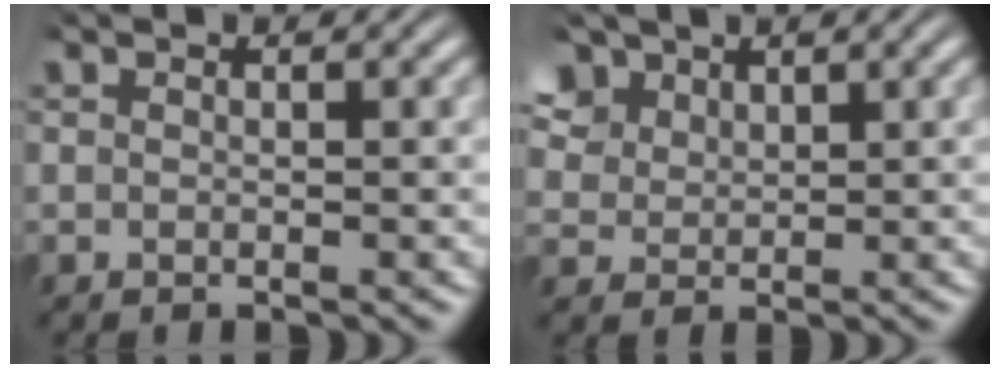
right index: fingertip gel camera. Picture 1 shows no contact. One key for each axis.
{"total": 5.7, "fx": 3.1, "fy": 4.0, "fz": 2.5, "tx": -0.066, "ty": -0.001, "tz": 0.061}